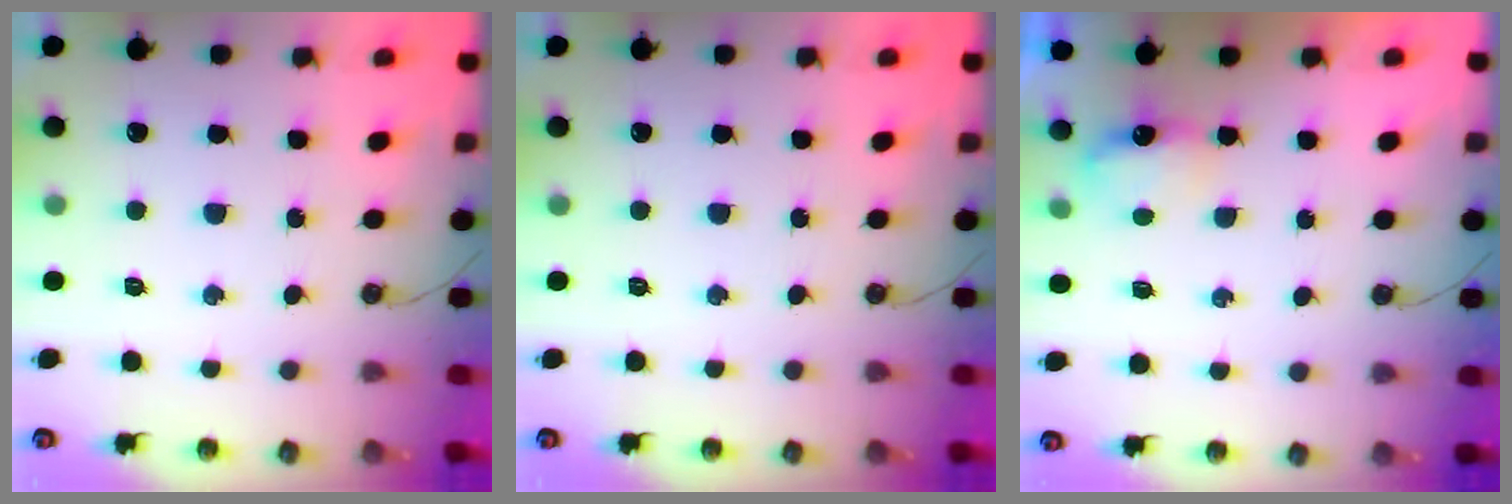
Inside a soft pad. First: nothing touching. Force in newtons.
{"total": 0.0}
{"total": 5.2, "press": 5.1, "slide": 0.7}